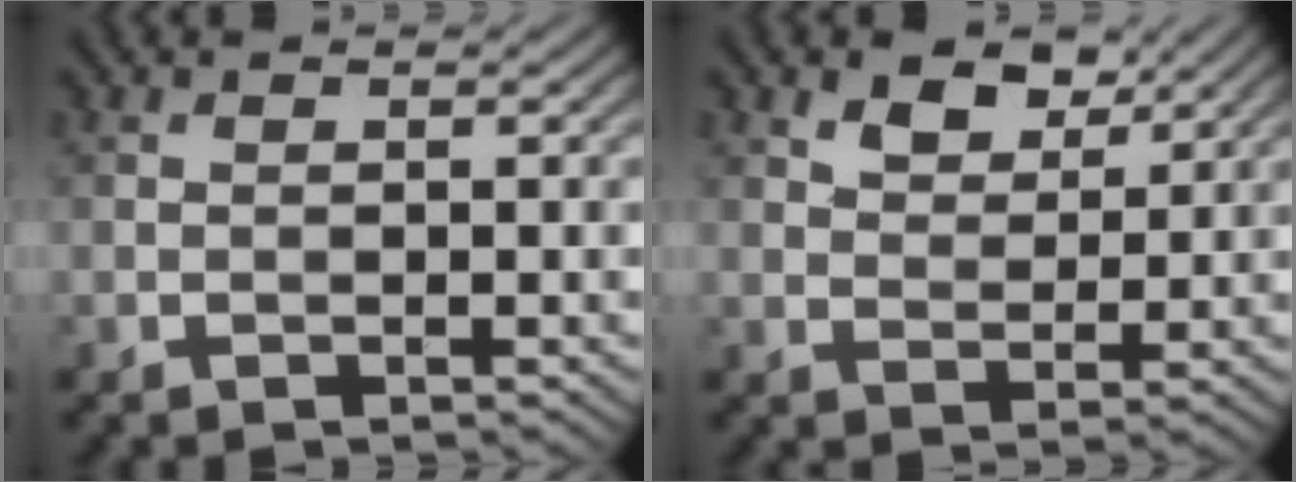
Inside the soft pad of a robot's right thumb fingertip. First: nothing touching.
{"total": 4.1, "force": [2.8, 2.2, 2.1], "torque": [-0.047, -0.004, 0.050]}